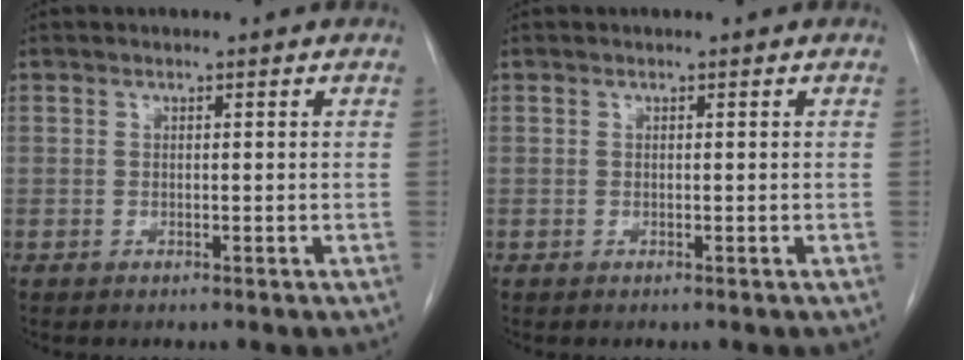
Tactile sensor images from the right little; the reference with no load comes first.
{"total": 0.0}